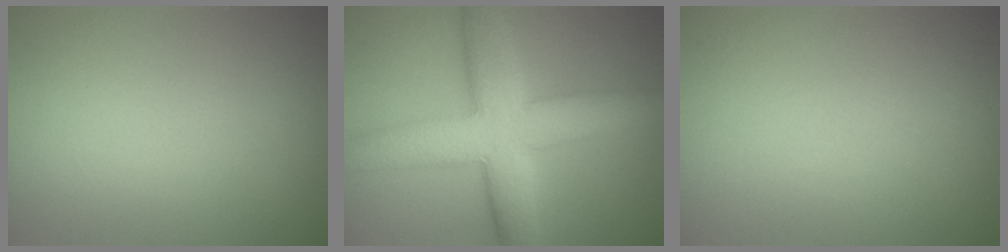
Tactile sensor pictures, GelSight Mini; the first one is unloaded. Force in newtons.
{"total": 9.1, "press": 9.1, "slide": 0.7}
{"total": 0.0}